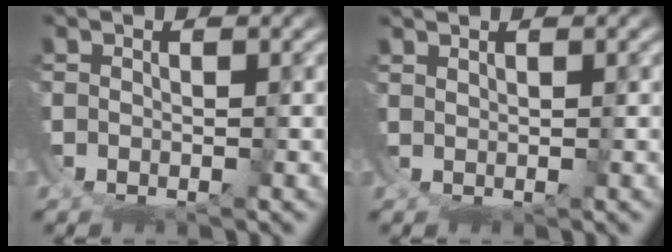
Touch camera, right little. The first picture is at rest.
{"total": 1.5, "force": [1.0, -1.0, 0.0], "torque": [0.012, 0.004, 0.024]}